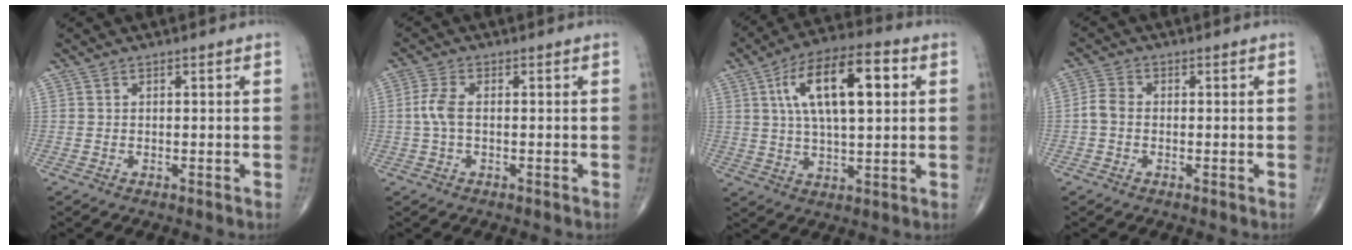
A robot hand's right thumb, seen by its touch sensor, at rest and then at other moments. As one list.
[{"total": 3.8, "force": [-0.1, 1.8, 3.4], "torque": [-0.091, 0.006, -0.006]}, {"total": 16.5, "force": [4.5, 6.7, 14.4], "torque": [-0.239, 0.012, 0.072]}, {"total": 3.1, "force": [-0.6, 2.2, 2.1], "torque": [-0.041, 0.009, -0.020]}]